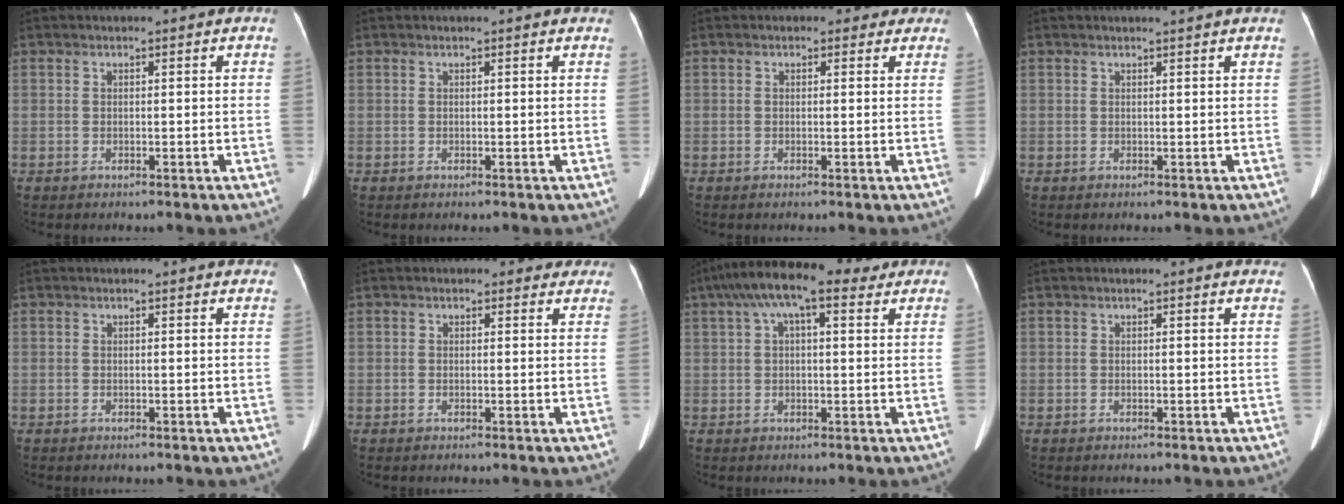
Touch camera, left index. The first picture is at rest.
{"total": 1.1, "force": [1.1, 0.2, 0.2], "torque": [-0.010, 0.003, 0.004]}
{"total": 2.0, "force": [1.4, 1.3, 0.3], "torque": [0.007, 0.003, 0.006]}
{"total": 1.9, "force": [1.8, -0.4, 0.7], "torque": [-0.012, 0.002, 0.023]}
{"total": 2.8, "force": [2.6, 0.7, 0.6], "torque": [-0.009, 0.006, 0.014]}
{"total": 2.9, "force": [2.5, 1.4, 0.4], "torque": [0.011, 0.002, 0.013]}
{"total": 12.0, "force": [7.3, 3.8, 8.8], "torque": [-0.161, 0.059, 0.118]}
{"total": 2.4, "force": [2.4, 0.3, 0.5], "torque": [-0.009, -0.003, 0.008]}